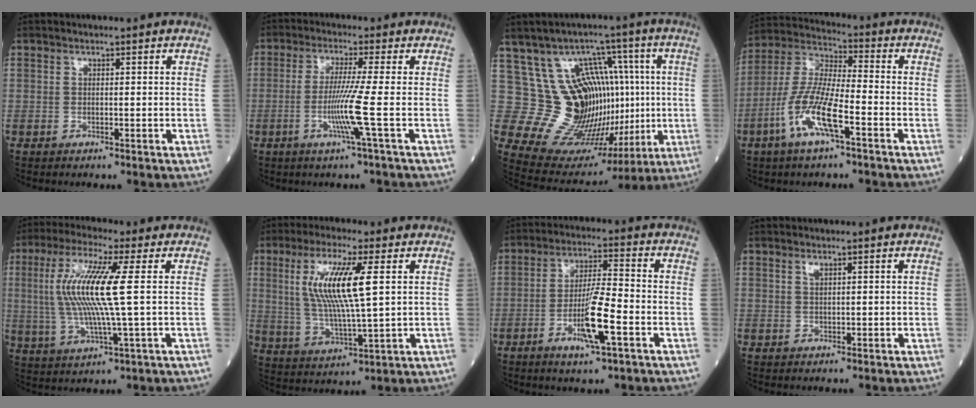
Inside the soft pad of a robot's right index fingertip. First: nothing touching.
{"total": 6.6, "force": [-1.9, -2.3, 5.9], "torque": [-0.123, -0.017, -0.040]}
{"total": 16.5, "force": [1.7, 11.4, 11.8], "torque": [-0.182, 0.050, 0.062]}
{"total": 11.6, "force": [-4.9, 1.9, 10.4], "torque": [-0.227, -0.003, -0.100]}
{"total": 12.1, "force": [1.6, -0.2, 12.0], "torque": [-0.263, 0.003, 0.026]}
{"total": 11.6, "force": [2.9, 0.8, 11.2], "torque": [-0.240, -0.002, 0.056]}
{"total": 9.0, "force": [-3.5, 0.4, 8.2], "torque": [-0.160, -0.008, -0.064]}
{"total": 0.6, "force": [0.3, 0.0, 0.5], "torque": [-0.017, 0.001, 0.007]}